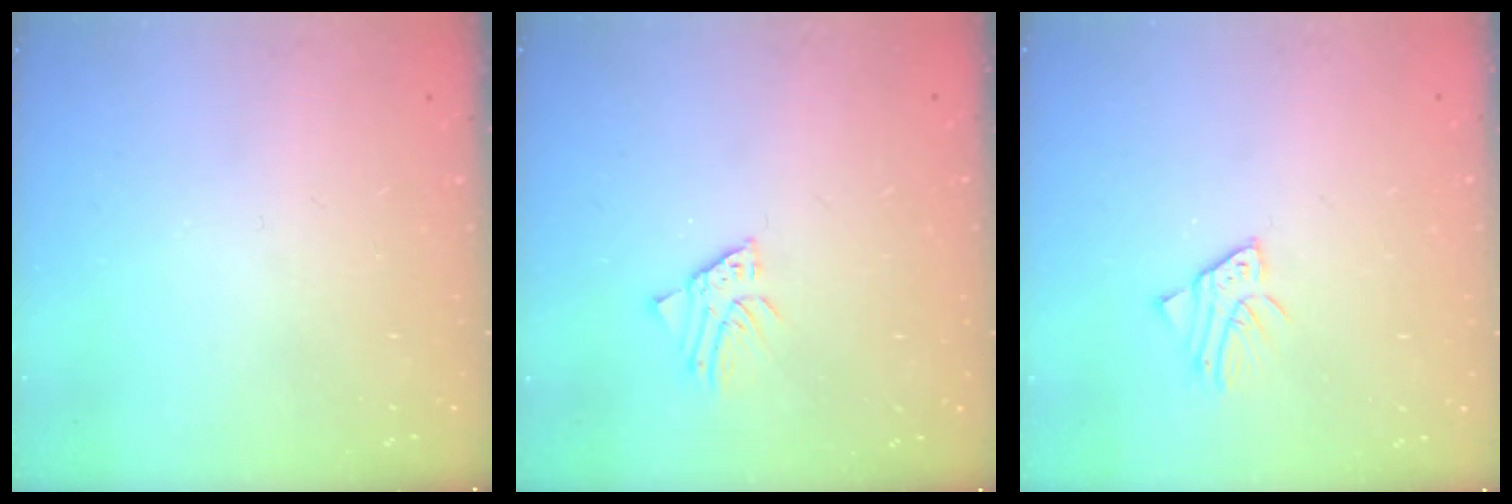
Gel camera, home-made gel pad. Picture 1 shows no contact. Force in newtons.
{"total": 2.4, "press": 2.4, "slide": 0.2}
{"total": 2.6, "press": 2.6, "slide": 0.2}